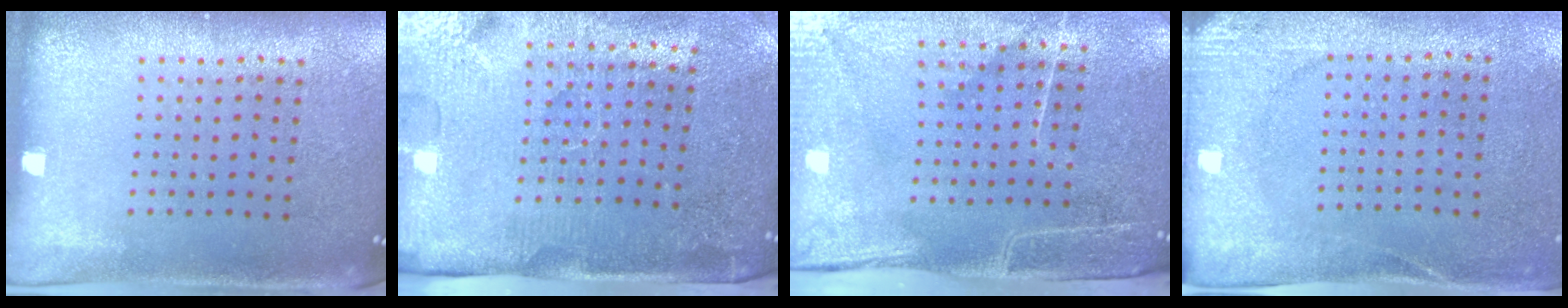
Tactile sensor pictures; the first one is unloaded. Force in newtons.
{"total": 4.4, "press": 3.9, "slide": 2.2}
{"total": 4.6, "press": 3.8, "slide": 2.5}
{"total": 2.6, "press": 2.1, "slide": 1.6}